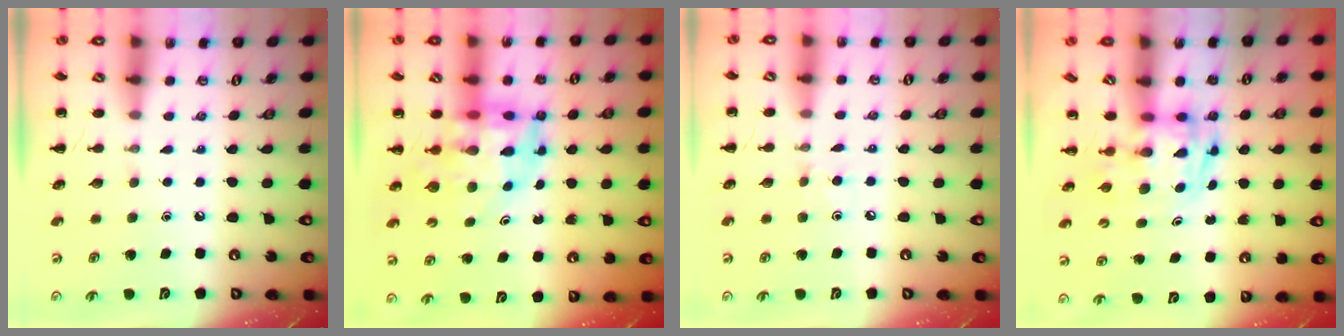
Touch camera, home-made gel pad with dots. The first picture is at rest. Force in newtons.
{"total": 9.1, "press": 8.6, "slide": 3.1}
{"total": 2.9, "press": 2.7, "slide": 1.1}
{"total": 2.8, "press": 2.7, "slide": 0.5}